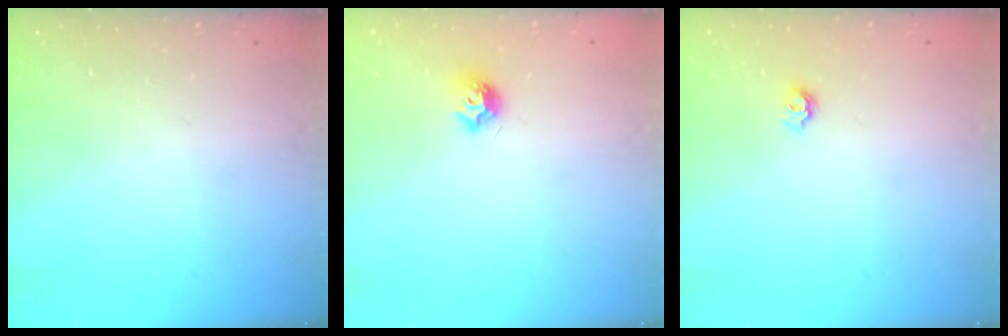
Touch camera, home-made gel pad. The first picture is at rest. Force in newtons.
{"total": 7.1, "press": 7.1, "slide": 0.2}
{"total": 4.6, "press": 4.6, "slide": 0.6}